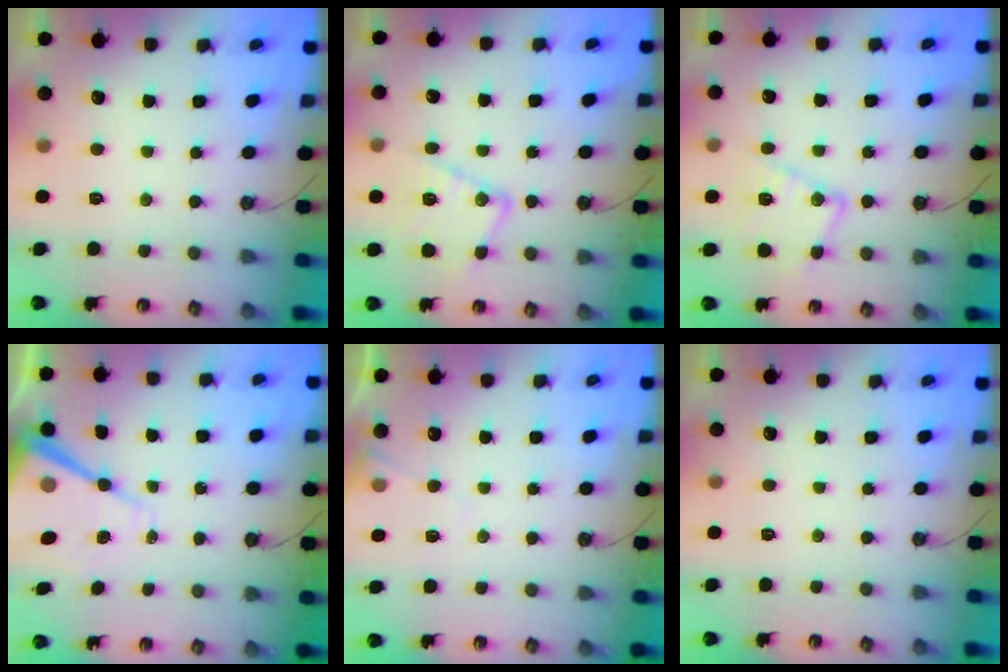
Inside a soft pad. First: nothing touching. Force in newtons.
{"total": 14.7, "press": 14.7, "slide": 1.2}
{"total": 14.2, "press": 14.2, "slide": 0.8}
{"total": 14.8, "press": 14.7, "slide": 1.6}
{"total": 8.1, "press": 8.1, "slide": 0.8}
{"total": 0.0}